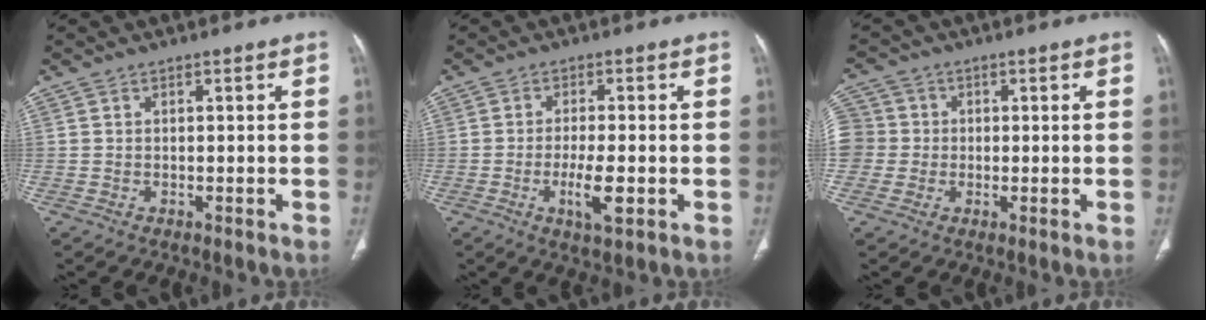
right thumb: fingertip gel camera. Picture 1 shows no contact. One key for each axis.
{"total": 5.9, "fx": -1.7, "fy": 1.5, "fz": 5.4, "tx": -0.102, "ty": -0.009, "tz": -0.029}
{"total": 10.4, "fx": 0.2, "fy": 9.8, "fz": 3.2, "tx": -0.085, "ty": 0.032, "tz": 0.009}